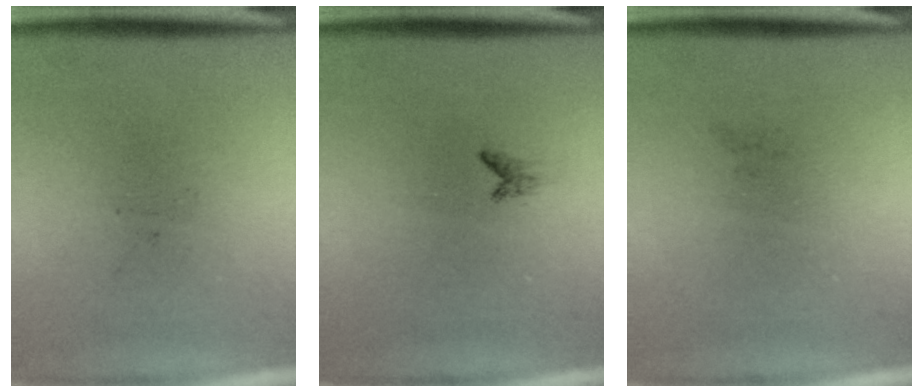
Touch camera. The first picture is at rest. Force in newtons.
{"total": 0.6}
{"total": 0.0}